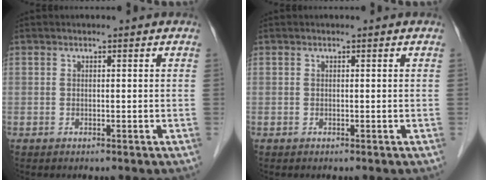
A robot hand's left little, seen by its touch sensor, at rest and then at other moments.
{"total": 0.0}